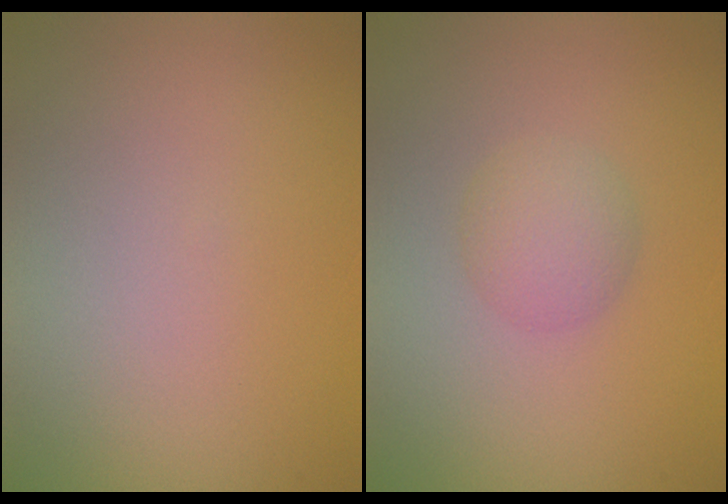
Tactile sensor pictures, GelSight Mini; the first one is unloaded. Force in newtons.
{"total": 2.4, "press": 2.4, "slide": 0.0}